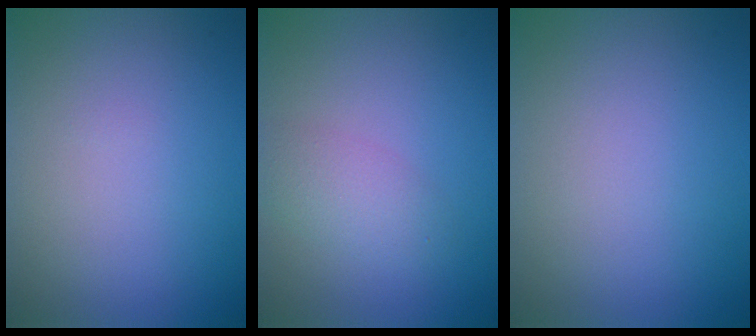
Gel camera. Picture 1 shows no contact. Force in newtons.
{"total": 2.3, "press": 2.3, "slide": 0.1}
{"total": 0.0}